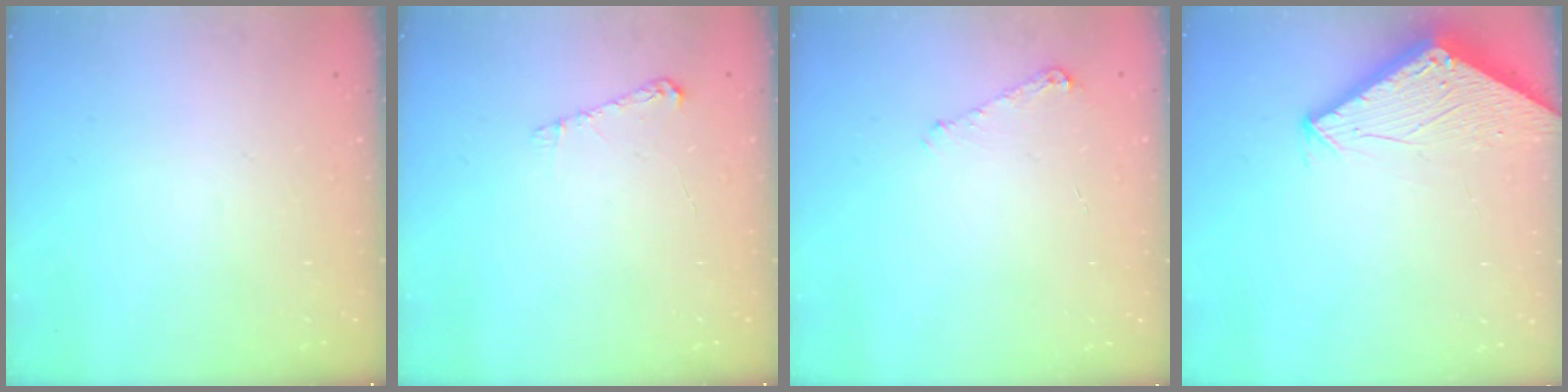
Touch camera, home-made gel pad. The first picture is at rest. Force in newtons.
{"total": 4.2, "press": 4.2, "slide": 0.5}
{"total": 5.3, "press": 5.2, "slide": 0.6}
{"total": 2.8, "press": 2.8, "slide": 0.1}